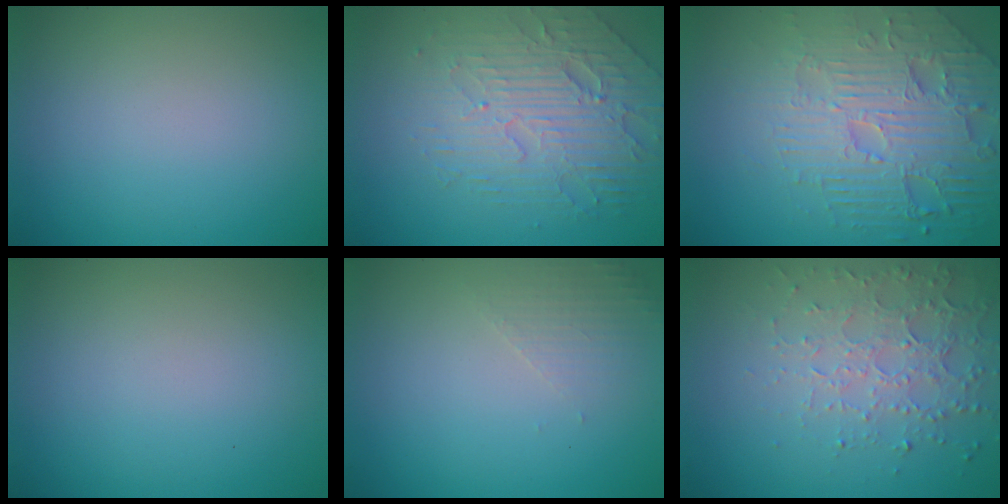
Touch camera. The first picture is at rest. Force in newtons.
{"total": 5.2, "press": 4.2, "slide": 3.0}
{"total": 7.2, "press": 5.4, "slide": 4.7}
{"total": 0.0}
{"total": 1.6, "press": 1.6, "slide": 0.4}
{"total": 4.6, "press": 3.4, "slide": 3.1}